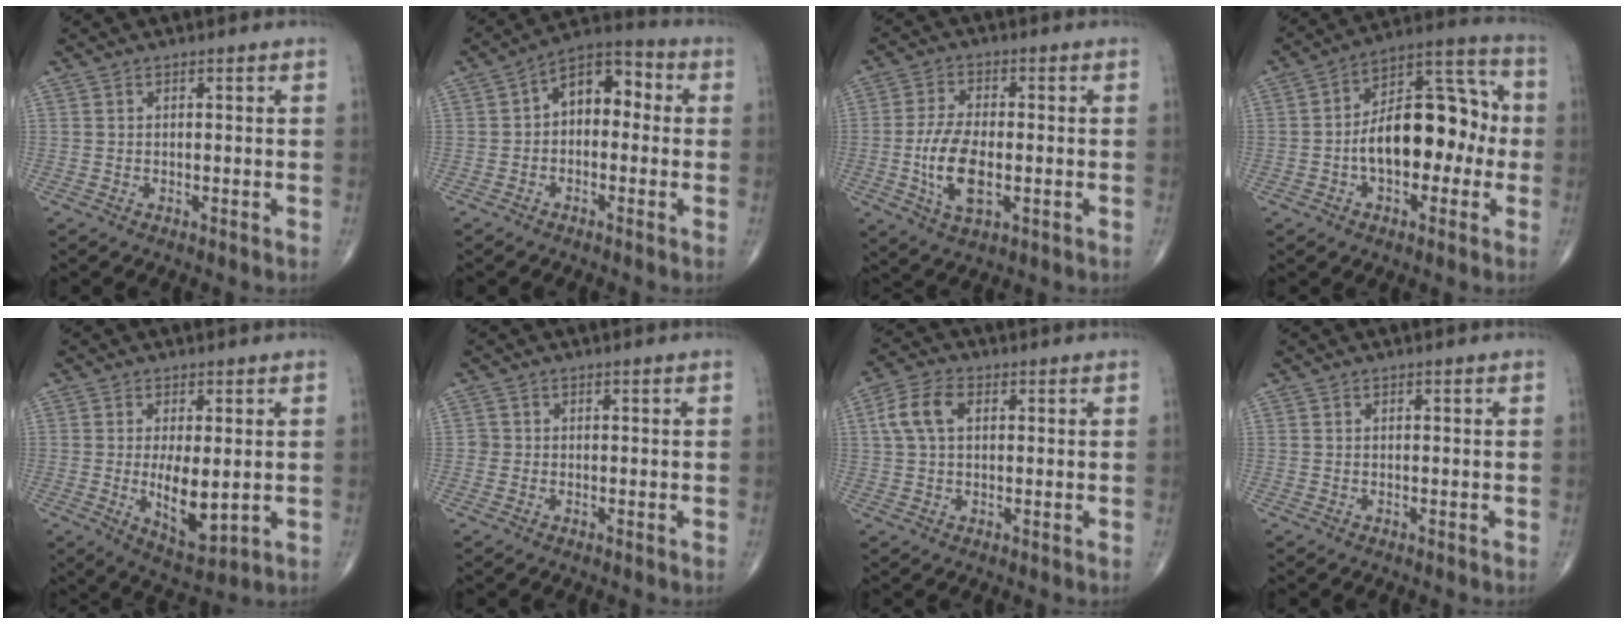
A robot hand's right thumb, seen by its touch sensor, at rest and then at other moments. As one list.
[{"total": 9.3, "force": [0.5, 5.9, 7.2], "torque": [-0.079, 0.035, -0.010]}, {"total": 10.0, "force": [-1.8, 4.8, 8.5], "torque": [-0.167, 0.001, -0.034]}, {"total": 17.1, "force": [-1.9, 9.7, 13.9], "torque": [-0.191, 0.050, -0.037]}, {"total": 8.6, "force": [-0.5, 3.6, 7.8], "torque": [-0.118, -0.022, 0.003]}, {"total": 1.1, "force": [-0.2, 1.0, 0.1], "torque": [0.006, 0.004, -0.004]}, {"total": 6.8, "force": [1.6, 4.1, 5.1], "torque": [-0.108, 0.017, 0.029]}, {"total": 0.0}]